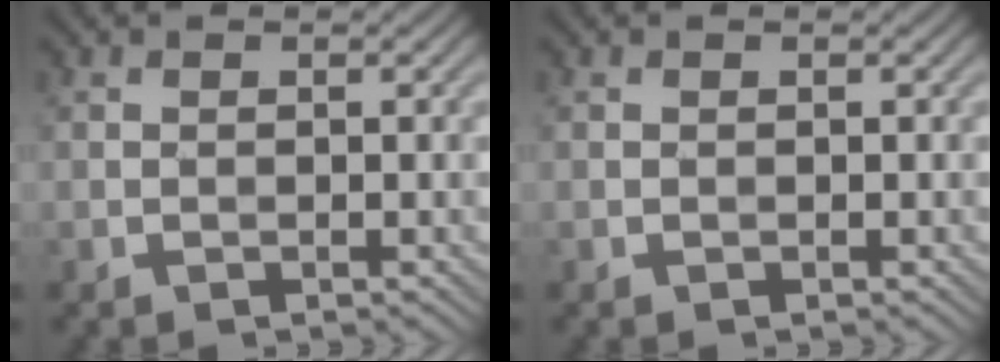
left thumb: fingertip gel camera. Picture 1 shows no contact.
{"total": 0.0}